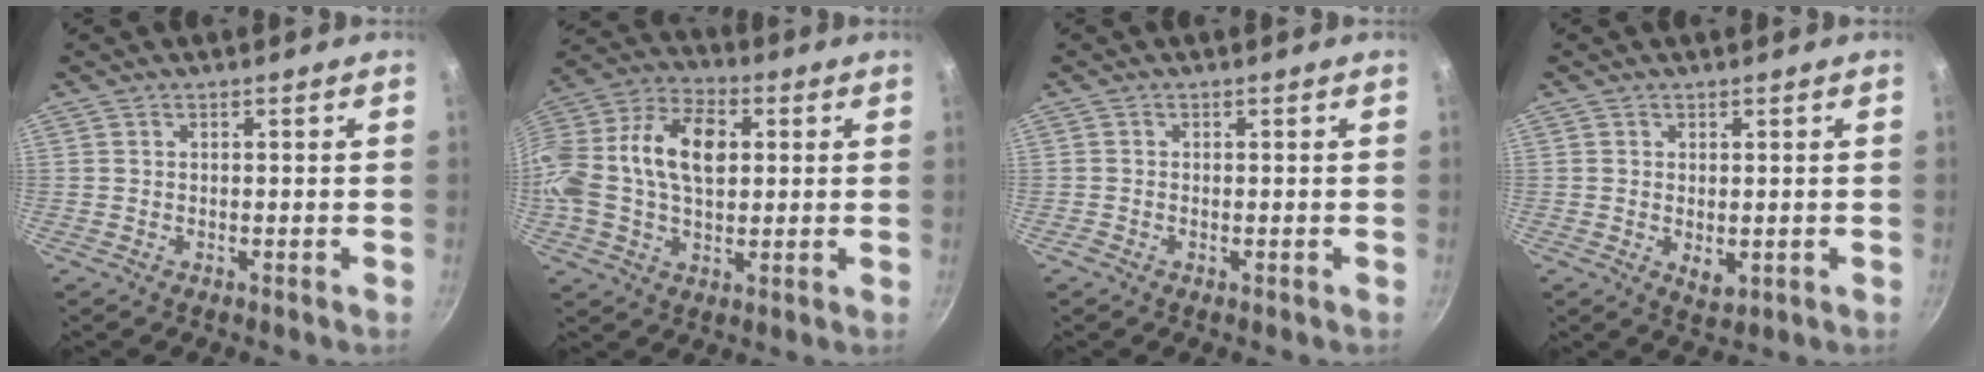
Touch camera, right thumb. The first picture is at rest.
{"total": 19.8, "force": [2.4, 12.7, 15.0], "torque": [-0.288, 0.034, 0.028]}
{"total": 0.6, "force": [-0.3, 0.4, 0.3], "torque": [-0.008, 0.001, -0.007]}
{"total": 3.2, "force": [-0.2, 1.9, 2.6], "torque": [-0.041, -0.011, 0.000]}